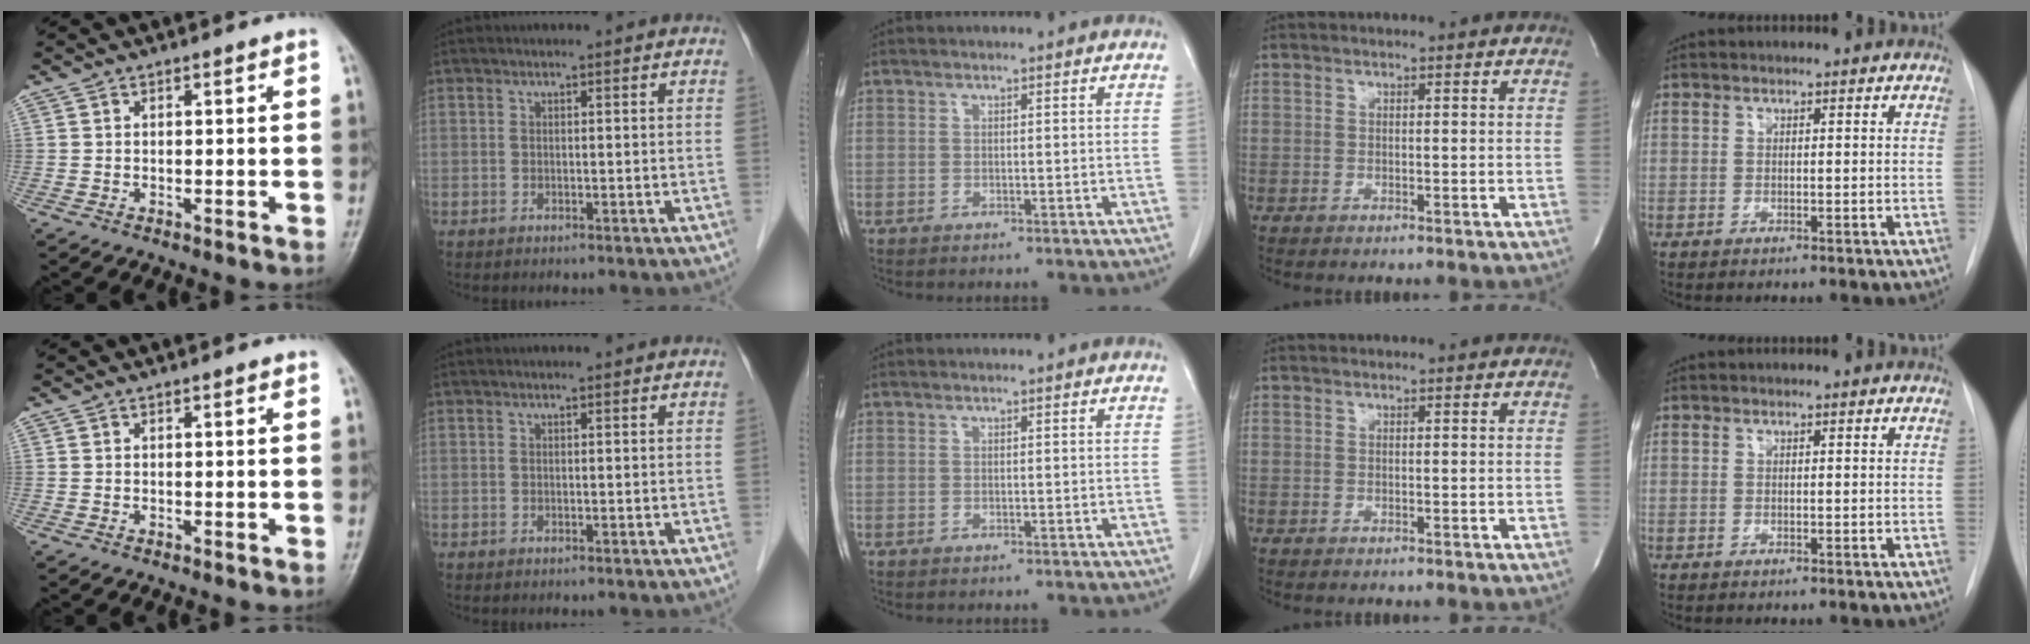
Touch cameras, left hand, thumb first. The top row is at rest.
{}